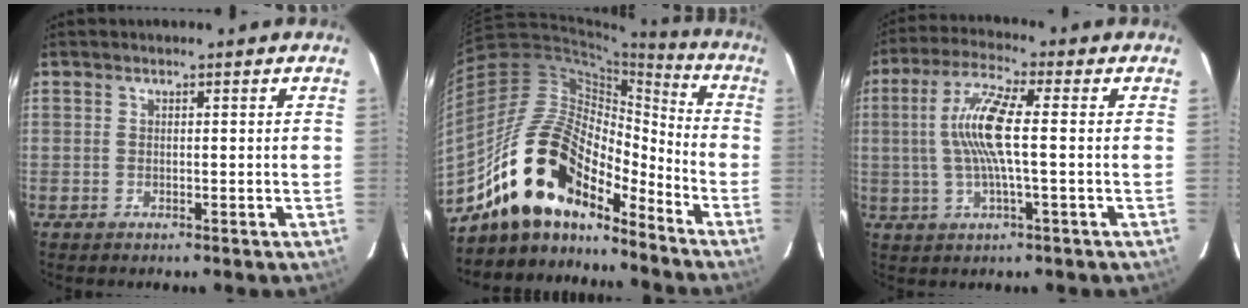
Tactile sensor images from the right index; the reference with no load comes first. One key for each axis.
{"total": 19.3, "fx": -14.9, "fy": 8.0, "fz": 9.2, "tx": -0.171, "ty": 0.014, "tz": -0.274}
{"total": 10.1, "fx": 0.2, "fy": 1.1, "fz": 10.0, "tx": -0.198, "ty": 0.007, "tz": 0.003}